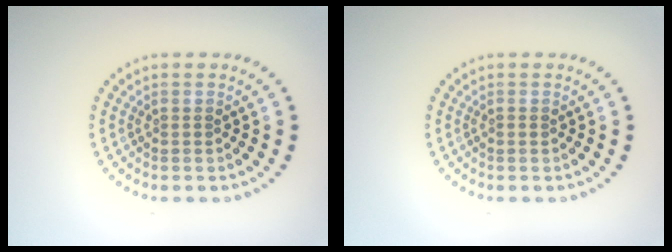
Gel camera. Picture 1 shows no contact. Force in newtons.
{"total": 0.6, "press": 0.6, "slide": 0.1}